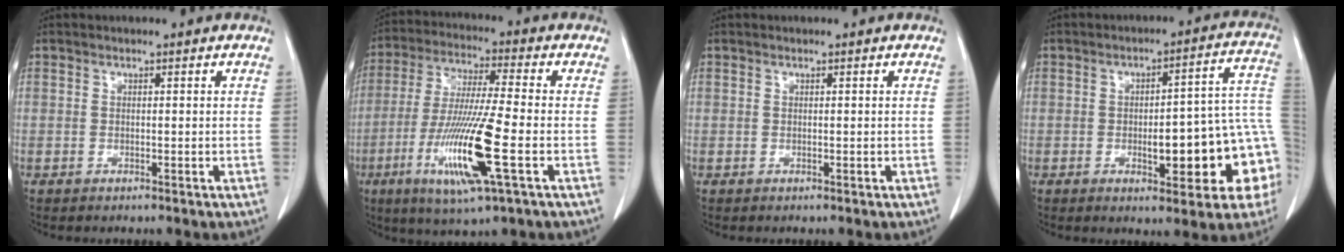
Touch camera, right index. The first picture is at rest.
{"total": 15.2, "force": [-4.9, 0.4, 14.4], "torque": [-0.291, -0.026, -0.091]}
{"total": 0.0}
{"total": 15.2, "force": [-3.5, 3.9, 14.2], "torque": [-0.123, 0.041, -0.033]}